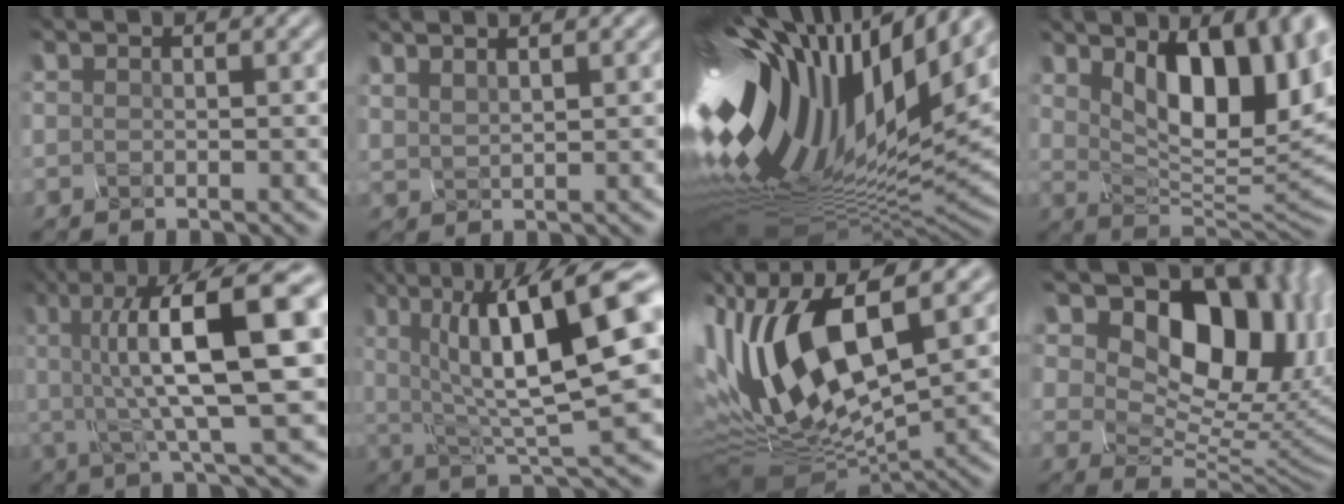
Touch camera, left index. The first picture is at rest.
{"total": 1.7, "force": [1.4, 0.4, 0.9], "torque": [-0.024, 0.006, 0.029]}
{"total": 17.3, "force": [3.0, 6.8, 15.7], "torque": [-0.305, -0.010, 0.061]}
{"total": 10.3, "force": [2.7, 4.6, 8.8], "torque": [-0.138, -0.007, 0.057]}
{"total": 12.6, "force": [1.4, 3.3, 12.1], "torque": [-0.198, 0.007, 0.030]}
{"total": 11.6, "force": [2.4, 3.2, 11.0], "torque": [-0.180, 0.005, 0.053]}
{"total": 14.4, "force": [-0.3, 6.3, 12.9], "torque": [-0.288, 0.000, 0.005]}
{"total": 13.9, "force": [4.9, 8.9, 9.5], "torque": [-0.146, 0.004, 0.099]}